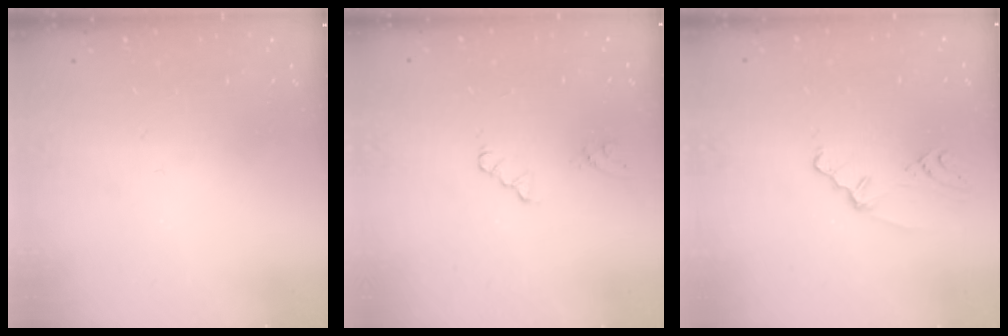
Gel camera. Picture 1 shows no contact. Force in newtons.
{"total": 4.0, "press": 3.9, "slide": 0.6}
{"total": 1.8, "press": 1.7, "slide": 0.6}